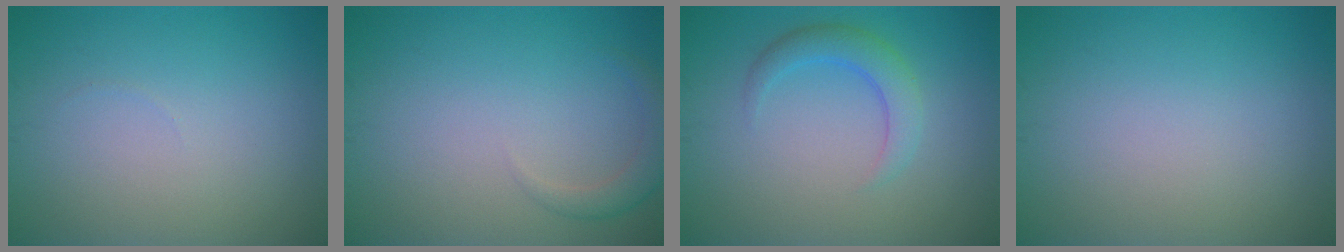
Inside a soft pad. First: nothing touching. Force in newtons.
{"total": 1.8, "press": 1.8, "slide": 0.1}
{"total": 2.8, "press": 2.8, "slide": 0.2}
{"total": 0.0}